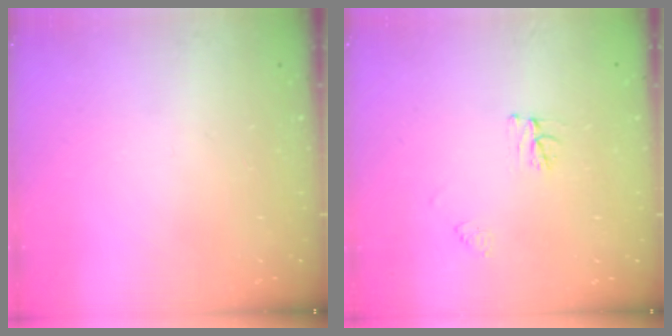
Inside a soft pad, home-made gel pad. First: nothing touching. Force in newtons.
{"total": 5.0, "press": 5.0, "slide": 0.6}